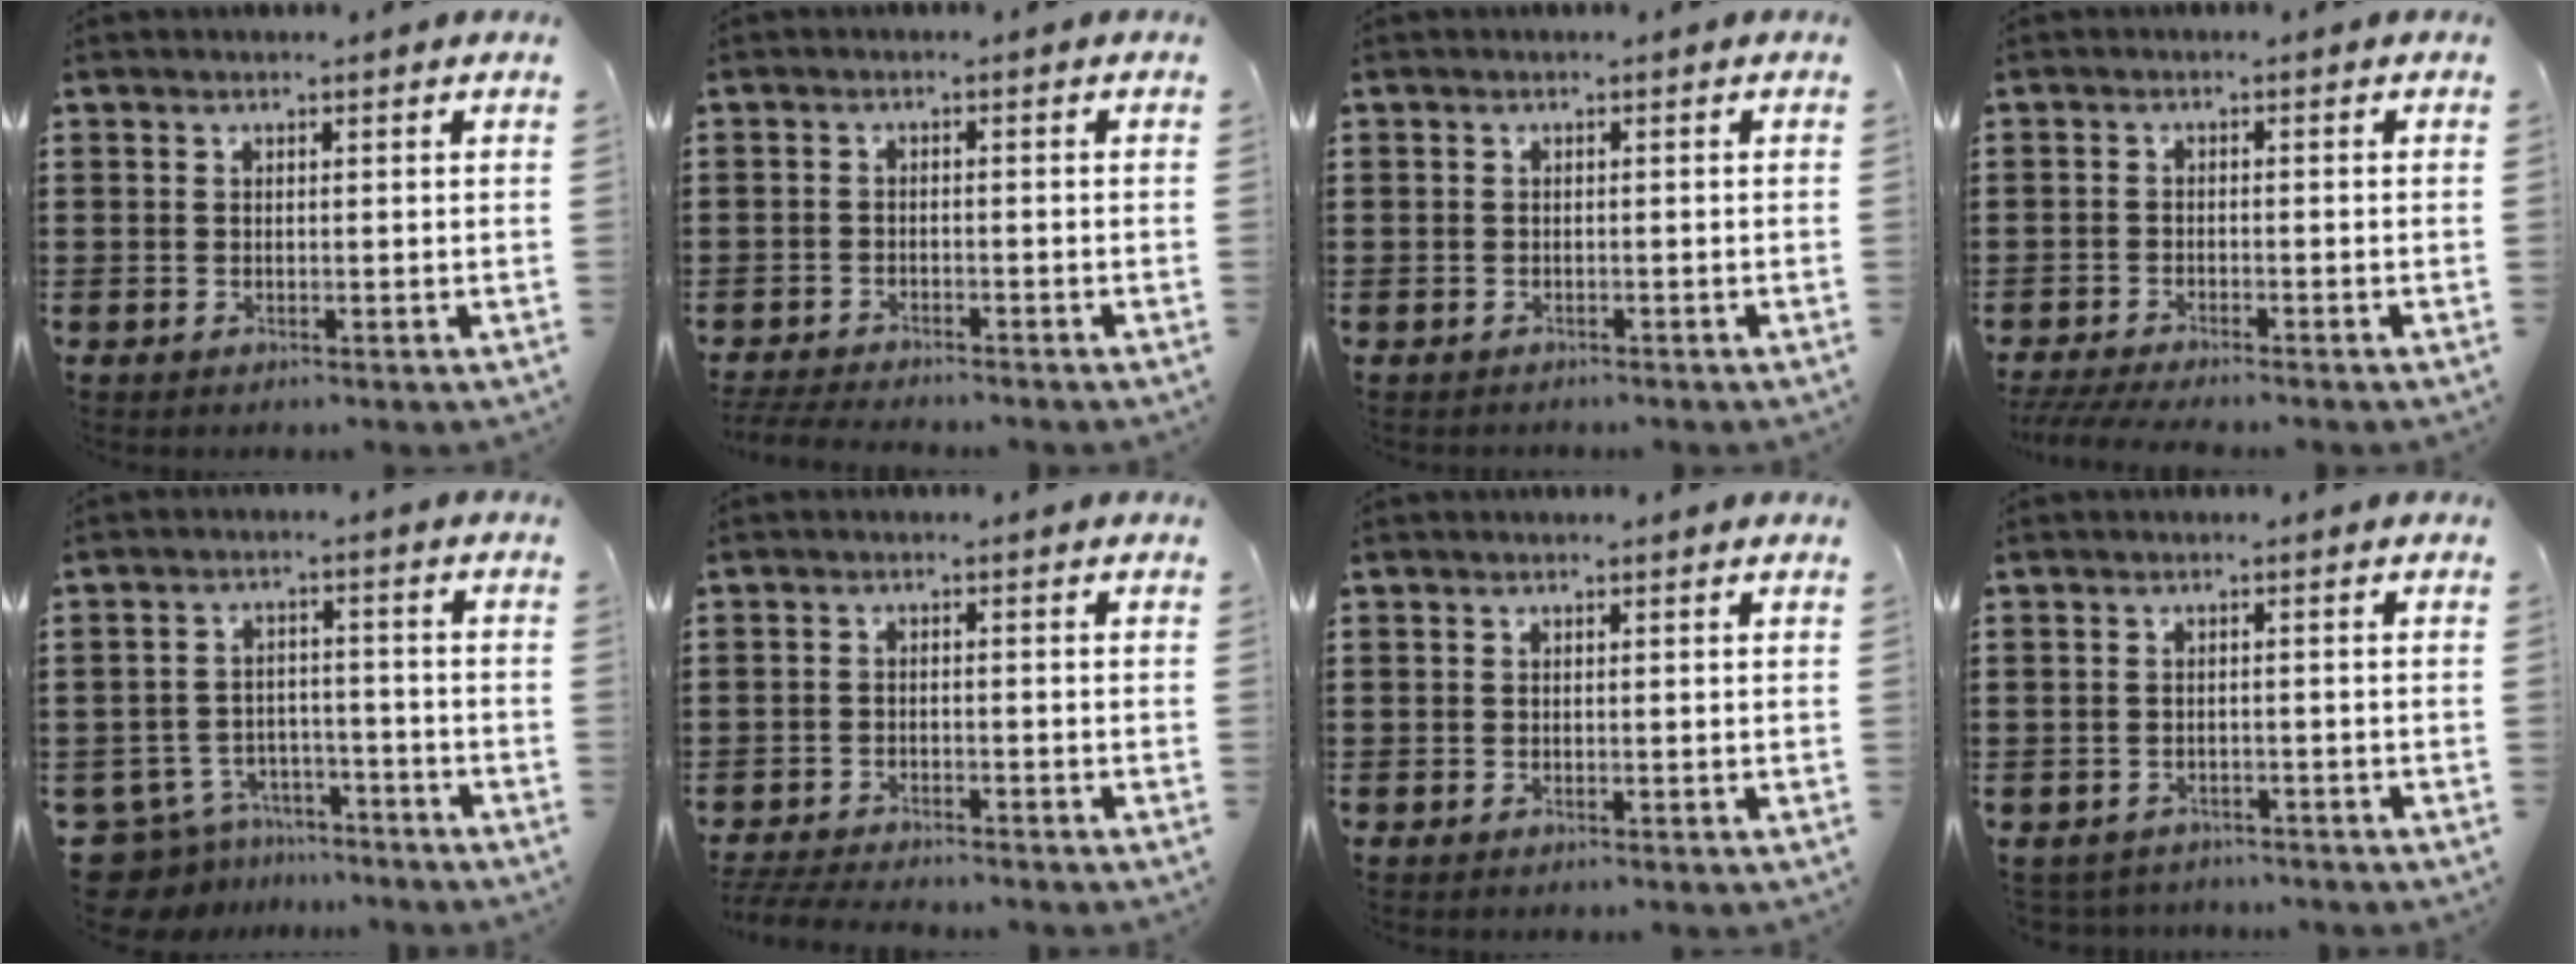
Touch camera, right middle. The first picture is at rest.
{"total": 2.9, "force": [-2.9, 0.2, 0.4], "torque": [-0.017, -0.006, -0.062]}
{"total": 0.8, "force": [-0.7, 0.4, -0.1], "torque": [0.001, 0.002, -0.015]}
{"total": 2.9, "force": [-2.8, 0.0, 0.8], "torque": [-0.029, -0.010, -0.060]}
{"total": 7.0, "force": [-6.7, 2.1, 0.7], "torque": [-0.037, 0.014, -0.138]}
{"total": 3.6, "force": [-3.6, 0.3, 0.5], "torque": [-0.025, -0.009, -0.078]}
{"total": 0.0}
{"total": 1.6, "force": [-1.6, 0.4, -0.2], "torque": [-0.005, -0.001, -0.035]}